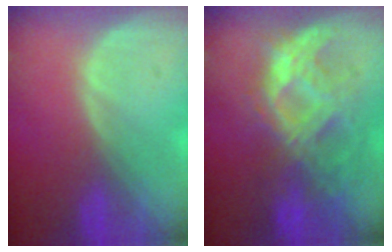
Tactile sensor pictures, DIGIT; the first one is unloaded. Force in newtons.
{"total": 9.3, "press": 8.8, "slide": 2.9}